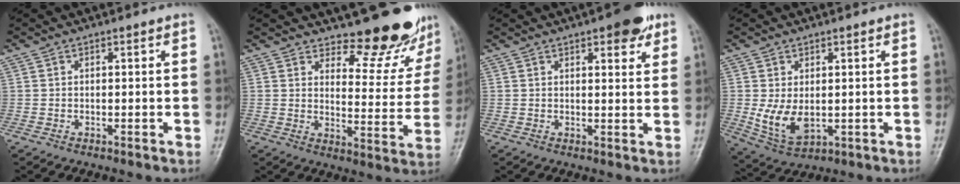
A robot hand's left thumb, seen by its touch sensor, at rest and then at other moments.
{"total": 13.7, "force": [12.3, 4.3, 4.4], "torque": [-0.015, -0.117, 0.153]}
{"total": 6.4, "force": [3.8, 2.4, 4.6], "torque": [-0.041, -0.014, 0.043]}
{"total": 7.5, "force": [0.4, 4.6, 5.9], "torque": [-0.103, -0.018, 0.024]}